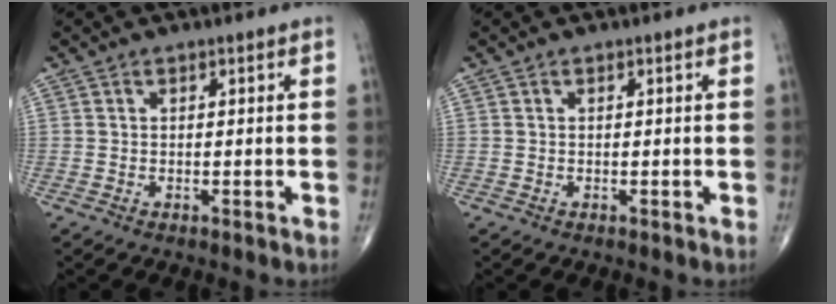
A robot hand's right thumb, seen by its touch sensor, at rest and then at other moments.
{"total": 0.0}